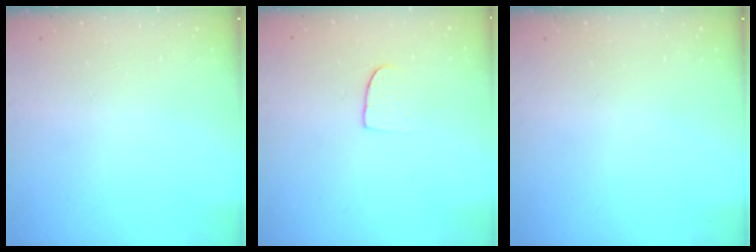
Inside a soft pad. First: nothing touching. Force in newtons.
{"total": 6.4, "press": 6.3, "slide": 0.4}
{"total": 0.0}